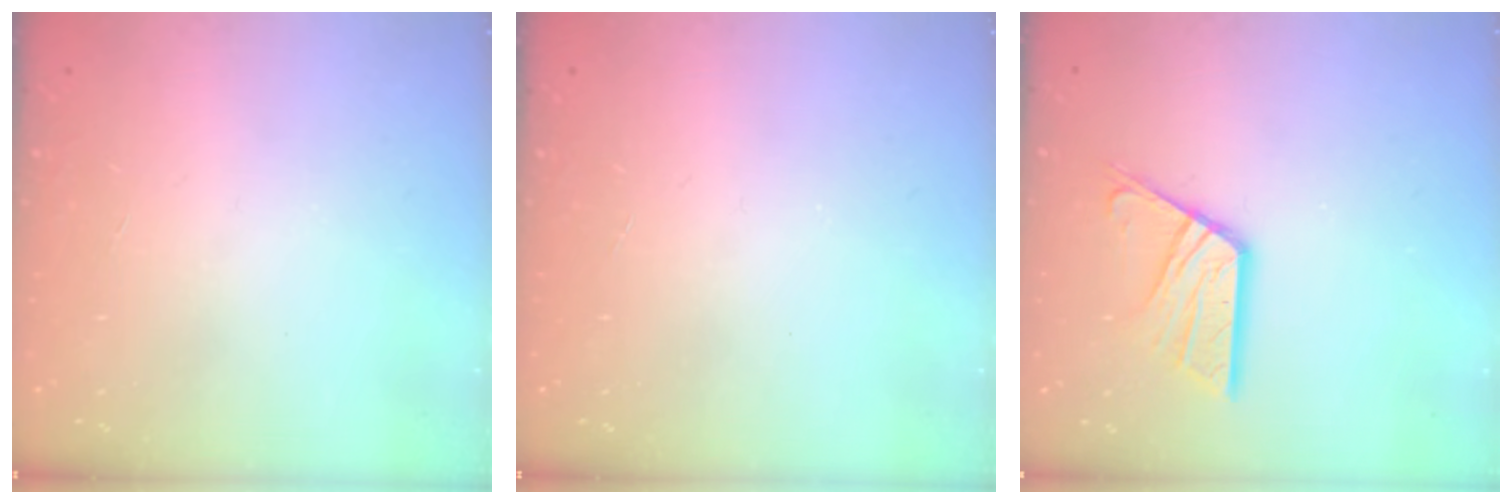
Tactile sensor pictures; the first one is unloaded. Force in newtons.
{"total": 0.0}
{"total": 11.4, "press": 11.4, "slide": 1.1}